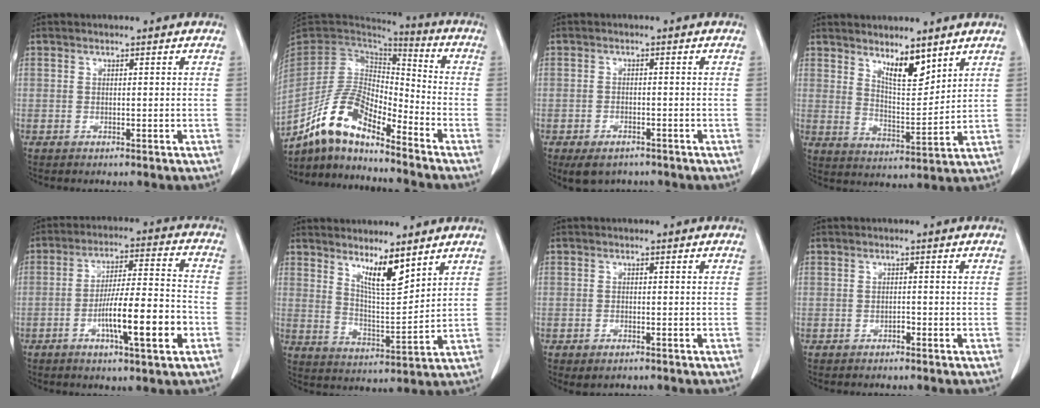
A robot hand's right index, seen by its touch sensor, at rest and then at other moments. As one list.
[{"total": 12.4, "force": [-10.0, 3.4, 6.6], "torque": [-0.132, 0.022, -0.189]}, {"total": 4.7, "force": [-3.5, 2.5, 2.1], "torque": [-0.031, -0.004, -0.049]}, {"total": 6.6, "force": [4.9, 1.7, 4.1], "torque": [-0.076, -0.014, 0.091]}, {"total": 12.7, "force": [-4.5, 1.3, 11.8], "torque": [-0.199, 0.002, -0.071]}, {"total": 7.1, "force": [5.1, 0.9, 4.9], "torque": [-0.090, -0.017, 0.097]}, {"total": 1.6, "force": [-1.0, 0.8, 0.9], "torque": [-0.016, -0.001, -0.009]}, {"total": 0.7, "force": [-0.5, 0.3, 0.3], "torque": [-0.008, 0.001, -0.009]}]